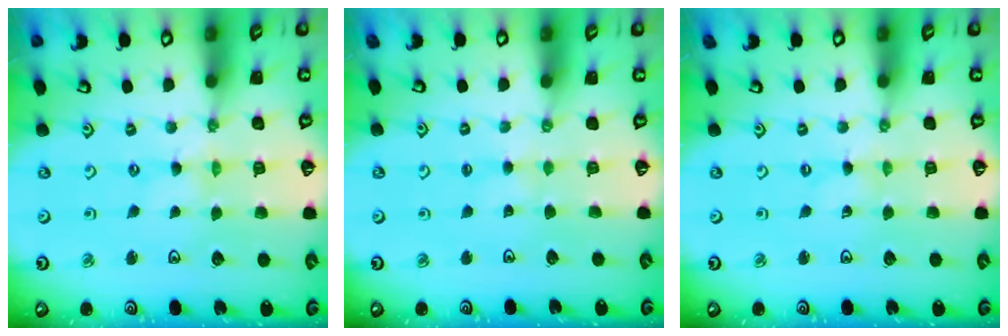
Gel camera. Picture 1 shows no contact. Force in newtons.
{"total": 1.6, "press": 1.6, "slide": 0.3}
{"total": 0.0}